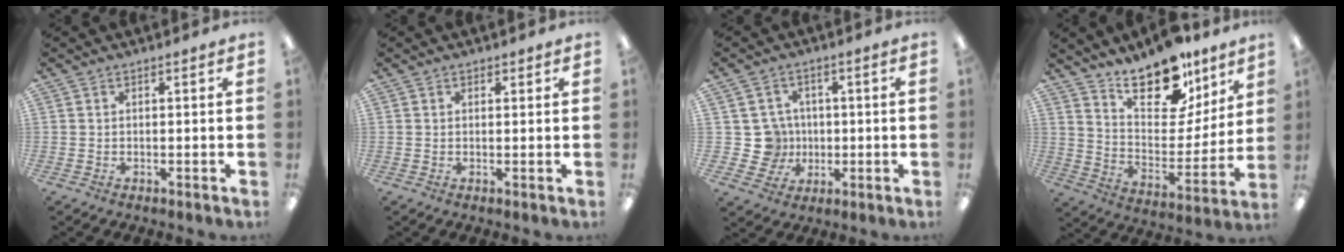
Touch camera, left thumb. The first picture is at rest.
{"total": 0.8, "force": [0.6, 0.6, 0.1], "torque": [0.006, -0.001, 0.008]}
{"total": 8.1, "force": [0.1, 7.9, 1.6], "torque": [-0.041, 0.003, 0.010]}
{"total": 18.7, "force": [15.1, 7.7, 7.8], "torque": [-0.128, -0.114, 0.267]}